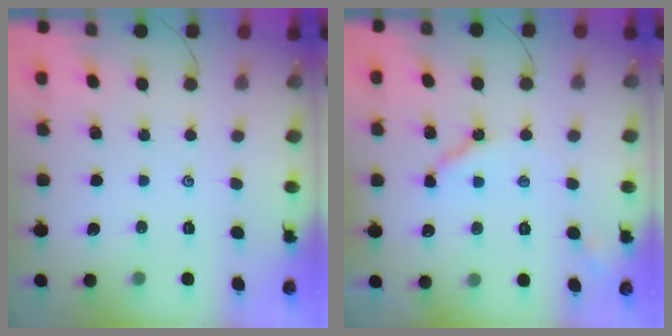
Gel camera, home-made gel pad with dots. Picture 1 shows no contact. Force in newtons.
{"total": 5.1, "press": 5.0, "slide": 0.1}